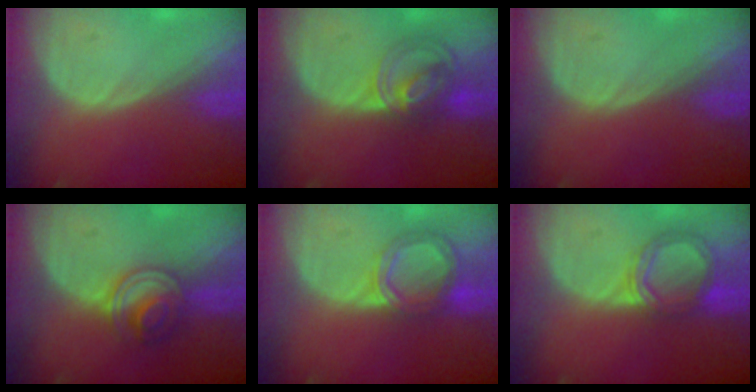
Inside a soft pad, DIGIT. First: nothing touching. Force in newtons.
{"total": 7.5, "press": 6.2, "slide": 4.1}
{"total": 0.0}
{"total": 5.6, "press": 5.5, "slide": 1.3}
{"total": 6.5, "press": 5.7, "slide": 3.1}
{"total": 5.5, "press": 5.5, "slide": 0.5}